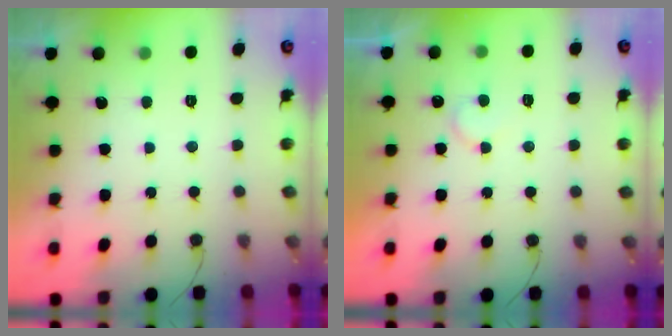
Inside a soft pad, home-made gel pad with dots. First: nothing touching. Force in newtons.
{"total": 6.0, "press": 6.0, "slide": 0.6}